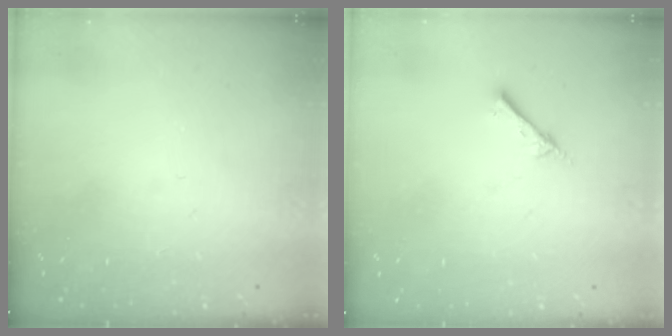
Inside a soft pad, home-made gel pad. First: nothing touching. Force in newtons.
{"total": 1.5, "press": 1.4, "slide": 0.2}